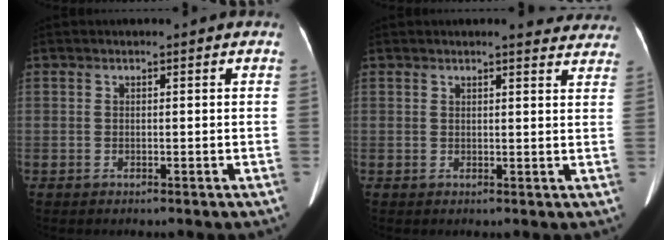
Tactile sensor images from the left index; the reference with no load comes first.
{"total": 8.7, "force": [8.1, 1.5, 2.6], "torque": [-0.009, -0.009, 0.067]}